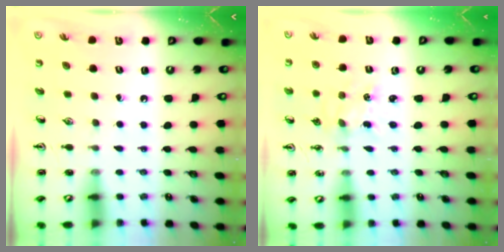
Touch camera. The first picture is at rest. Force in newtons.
{"total": 2.3, "press": 2.3, "slide": 0.3}